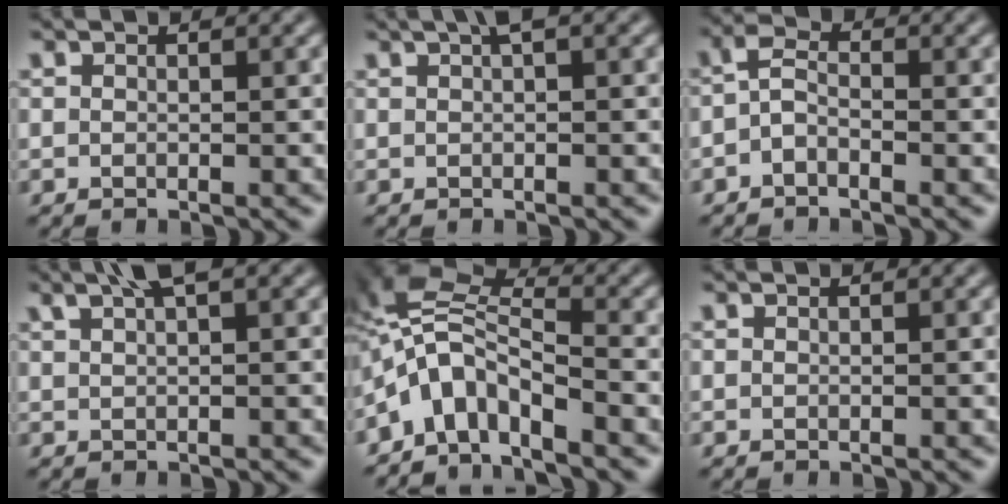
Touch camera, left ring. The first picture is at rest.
{"total": 1.6, "force": [0.7, 0.2, 1.4], "torque": [-0.022, 0.009, 0.013]}
{"total": 2.0, "force": [-0.9, 1.1, 1.5], "torque": [-0.030, 0.005, -0.024]}
{"total": 2.4, "force": [1.6, 0.4, 1.8], "torque": [-0.026, 0.004, 0.028]}
{"total": 5.9, "force": [-3.7, 2.4, 4.0], "torque": [-0.066, 0.007, -0.087]}
{"total": 0.0}